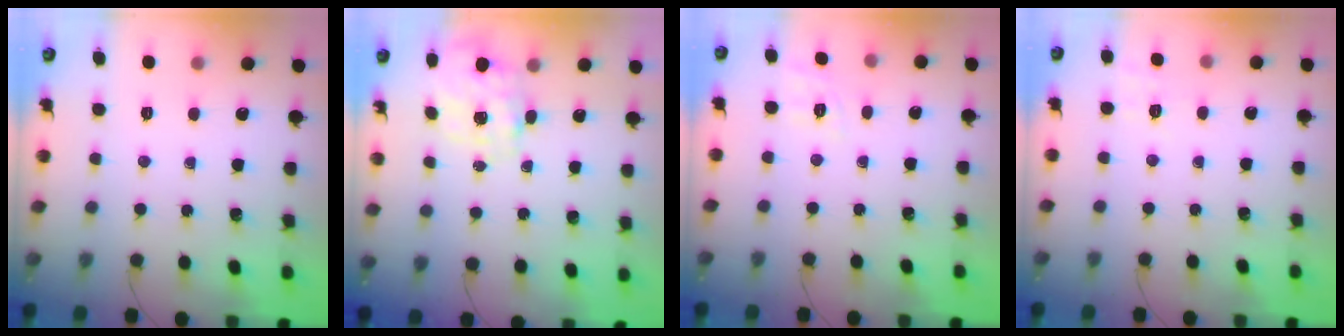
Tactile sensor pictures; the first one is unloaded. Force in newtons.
{"total": 4.0, "press": 3.9, "slide": 0.9}
{"total": 2.1, "press": 0.4, "slide": 2.1}
{"total": 2.3, "press": 1.5, "slide": 1.8}